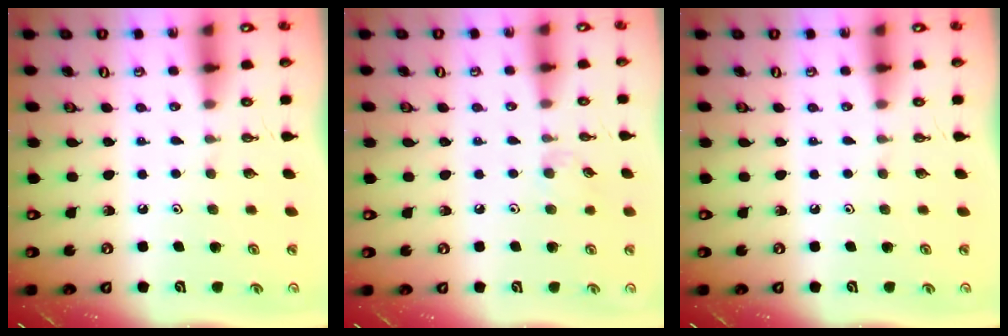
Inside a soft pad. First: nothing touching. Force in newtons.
{"total": 5.0, "press": 4.9, "slide": 0.9}
{"total": 0.0}